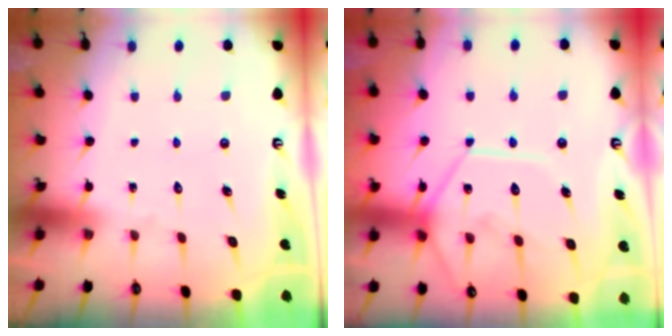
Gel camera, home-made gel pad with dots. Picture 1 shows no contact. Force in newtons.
{"total": 13.4, "press": 13.3, "slide": 1.2}